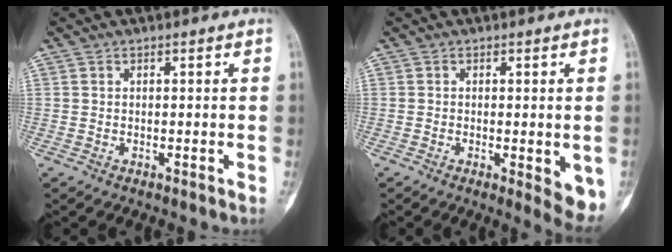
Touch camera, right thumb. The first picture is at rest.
{"total": 5.8, "force": [-1.2, 1.9, 5.3], "torque": [-0.060, -0.014, -0.011]}